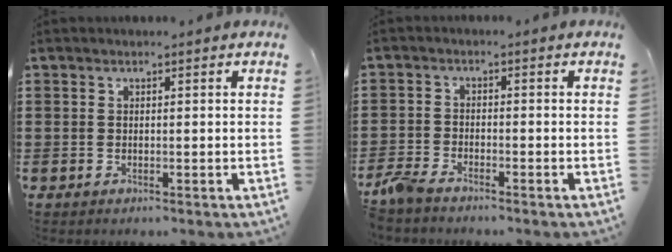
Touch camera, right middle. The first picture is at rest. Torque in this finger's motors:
{"motor_torque": [-0.12, -0.03, -0.03, 0.04]}